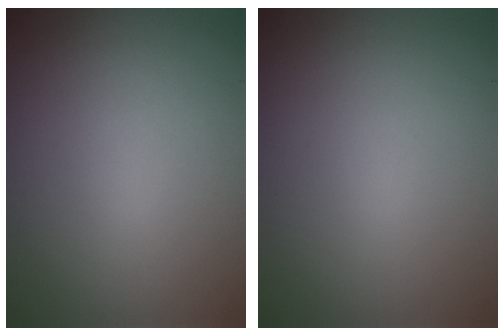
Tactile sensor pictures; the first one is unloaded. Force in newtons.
{"total": 0.0}